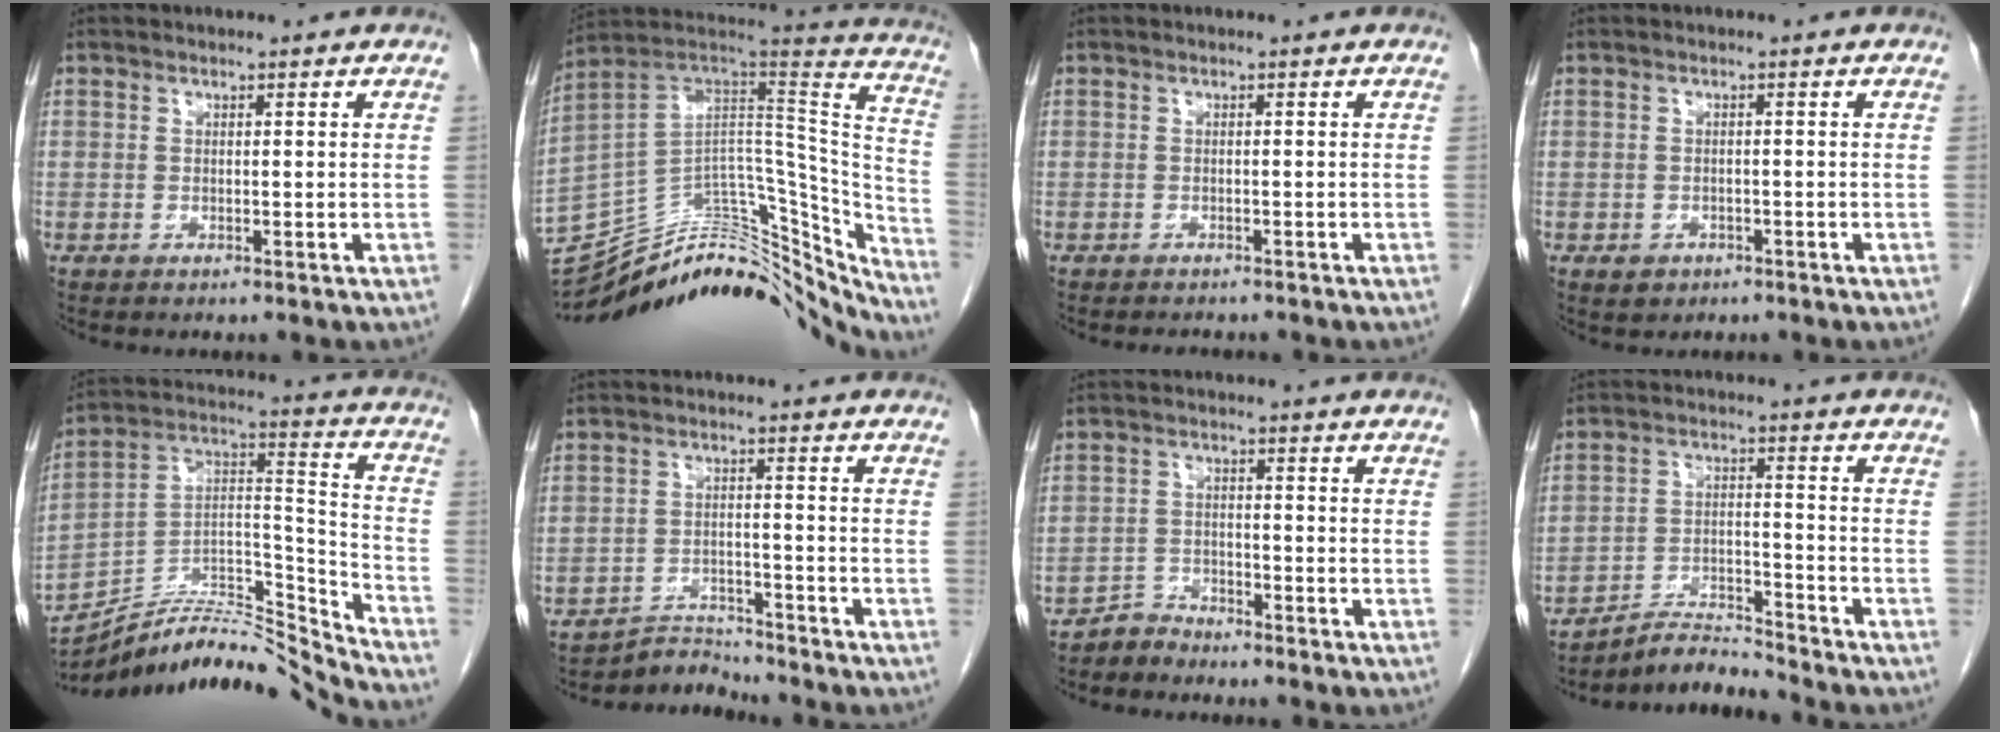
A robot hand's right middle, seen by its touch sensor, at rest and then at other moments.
{"total": 30.4, "force": [-26.1, 10.6, 11.6], "torque": [-0.127, 0.054, -0.364]}
{"total": 2.3, "force": [-2.1, 0.6, 0.6], "torque": [-0.010, -0.005, -0.023]}
{"total": 2.1, "force": [-1.1, 1.7, 0.6], "torque": [-0.009, 0.004, -0.007]}
{"total": 19.0, "force": [-18.4, 0.1, 4.6], "torque": [-0.076, 0.056, -0.310]}
{"total": 4.3, "force": [-4.1, 0.0, -1.3], "torque": [0.026, 0.001, -0.066]}
{"total": 2.8, "force": [-2.6, 0.6, -0.7], "torque": [0.019, -0.005, -0.051]}
{"total": 5.8, "force": [-5.8, -0.7, -0.3], "torque": [0.002, 0.001, -0.101]}